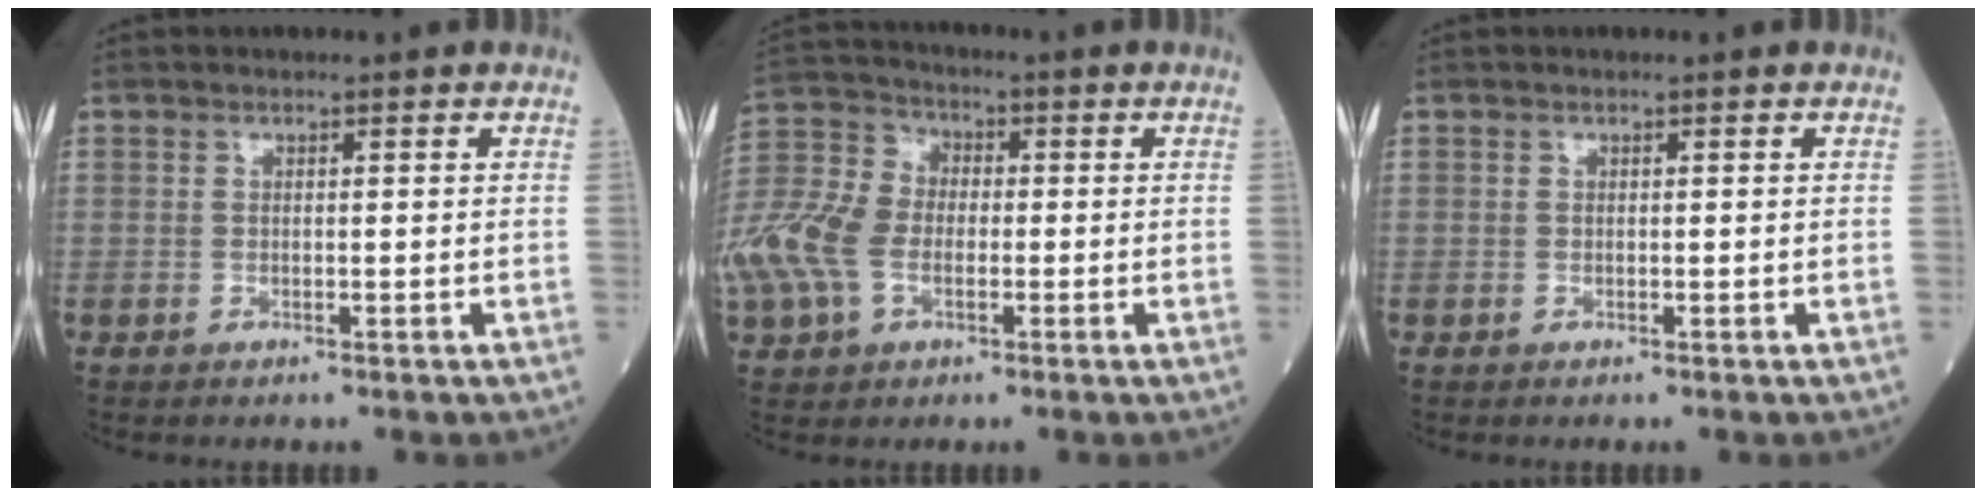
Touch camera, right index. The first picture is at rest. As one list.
[{"total": 14.6, "force": [-3.0, 9.9, 10.3], "torque": [-0.266, 0.014, -0.061]}, {"total": 0.0}]